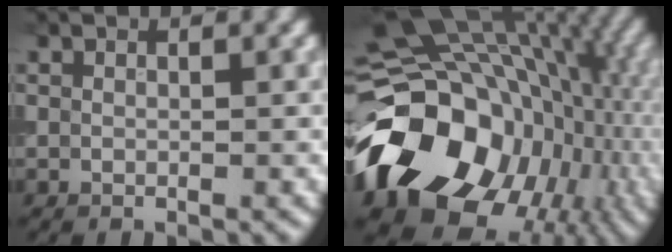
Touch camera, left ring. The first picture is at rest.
{"total": 18.4, "force": [-4.0, 14.1, 11.1], "torque": [-0.200, -0.019, -0.062]}